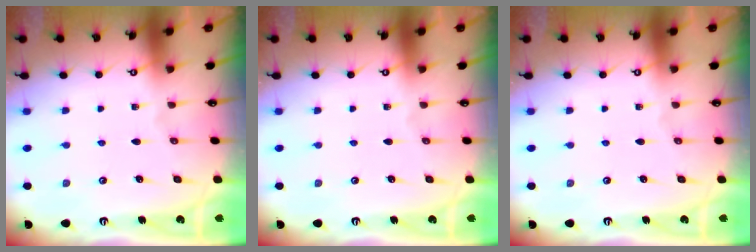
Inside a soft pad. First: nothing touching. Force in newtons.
{"total": 0.0}
{"total": 0.0}